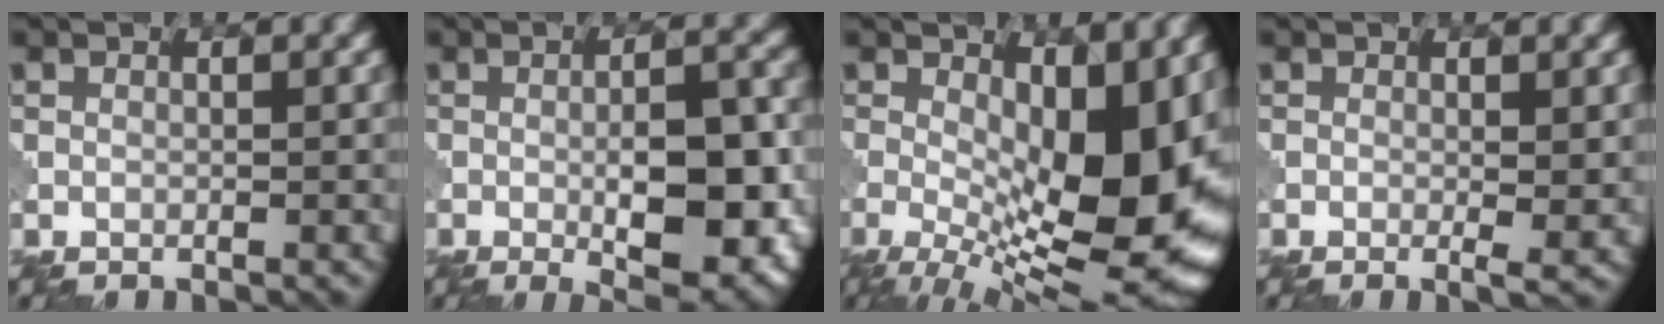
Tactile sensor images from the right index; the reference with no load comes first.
{"total": 8.3, "force": [-1.6, 2.6, 7.7], "torque": [-0.114, -0.004, -0.021]}
{"total": 14.5, "force": [-0.9, 6.3, 13.0], "torque": [-0.188, -0.005, -0.012]}
{"total": 2.1, "force": [-0.1, 0.4, 2.1], "torque": [-0.031, -0.009, -0.002]}